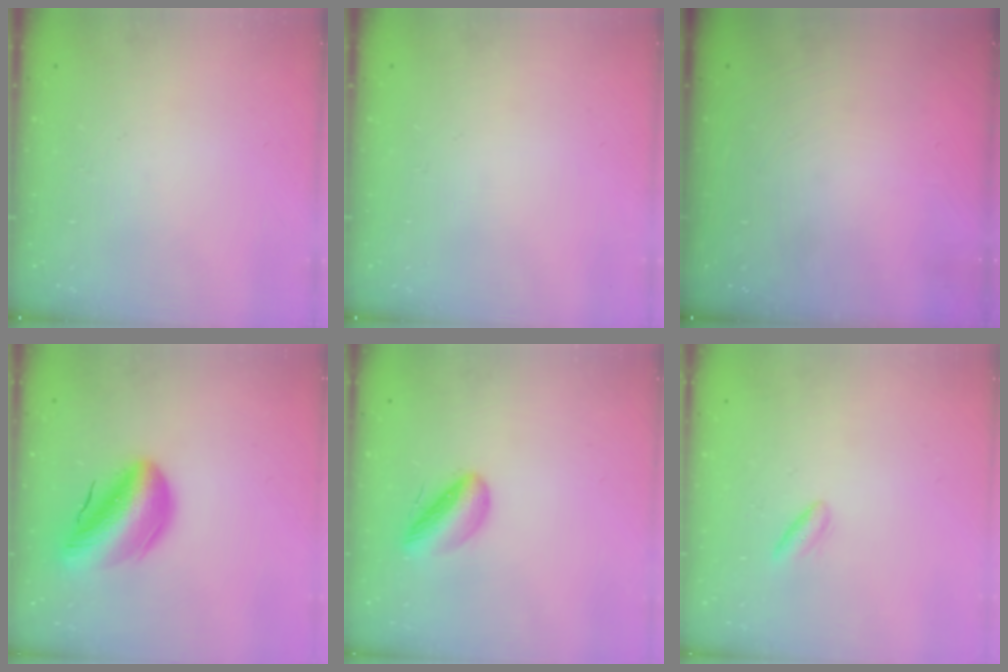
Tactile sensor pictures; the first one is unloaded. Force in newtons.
{"total": 0.0}
{"total": 0.0}
{"total": 12.0, "press": 11.6, "slide": 3.1}
{"total": 6.8, "press": 6.7, "slide": 1.0}
{"total": 2.5, "press": 2.2, "slide": 1.2}